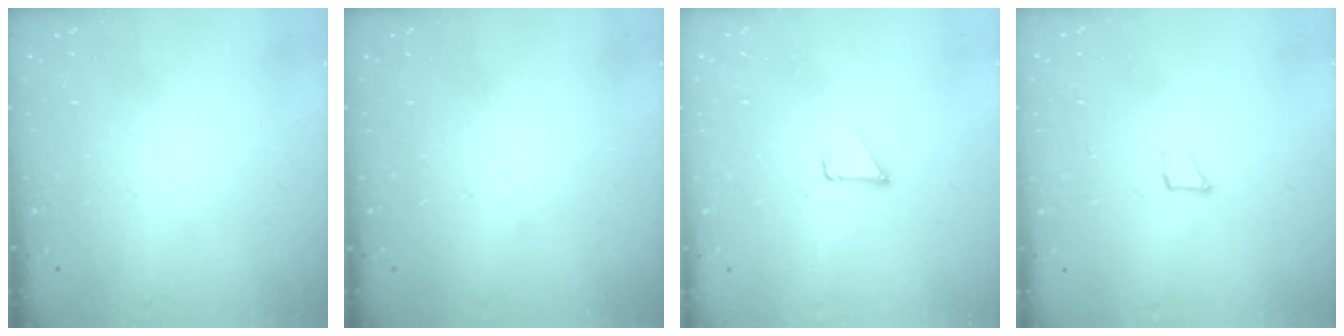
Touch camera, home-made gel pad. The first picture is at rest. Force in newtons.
{"total": 0.0}
{"total": 1.5, "press": 1.5, "slide": 0.1}
{"total": 2.1, "press": 2.1, "slide": 0.1}